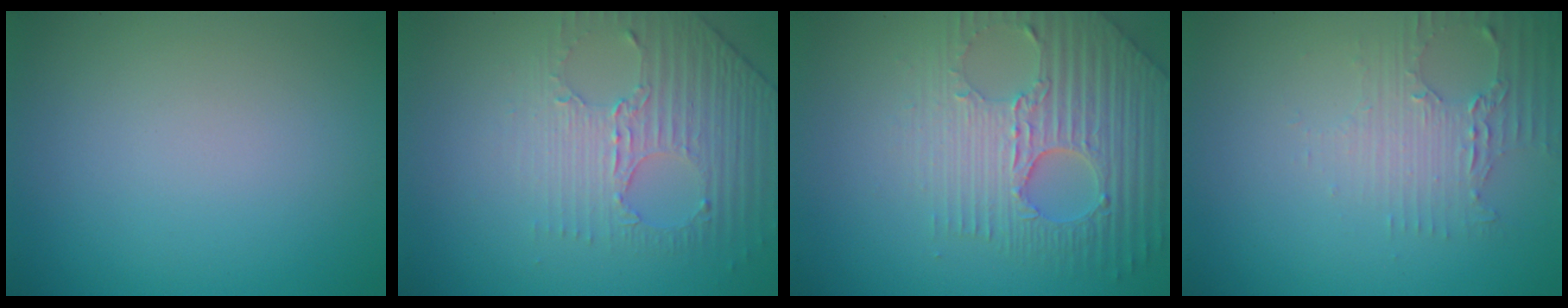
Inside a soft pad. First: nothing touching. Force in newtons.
{"total": 4.3, "press": 2.9, "slide": 3.2}
{"total": 7.0, "press": 5.2, "slide": 4.6}
{"total": 2.7, "press": 2.4, "slide": 1.3}